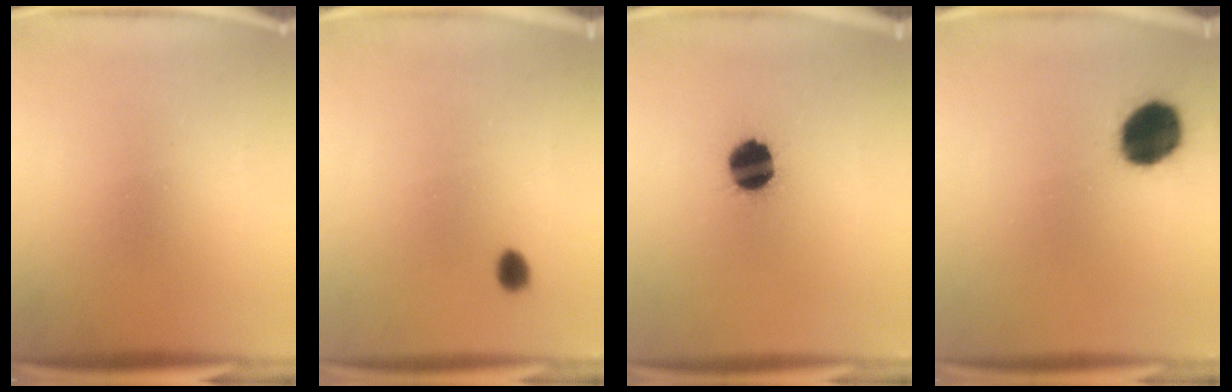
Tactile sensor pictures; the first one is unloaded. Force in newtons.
{"total": 2.1}
{"total": 11.2}
{"total": 13.1}